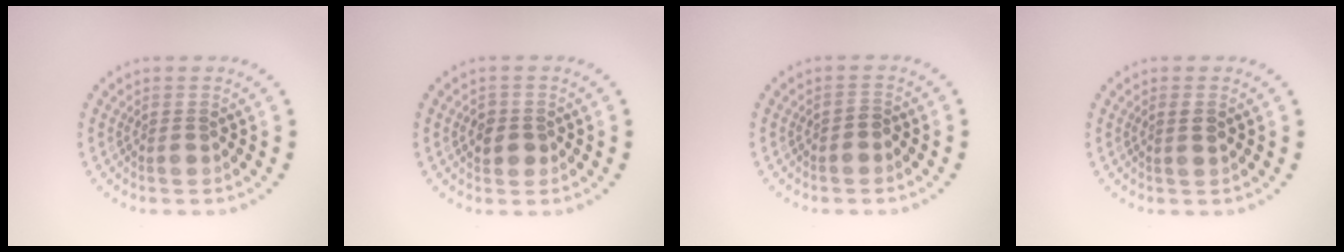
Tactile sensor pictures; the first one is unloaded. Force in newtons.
{"total": 1.7, "press": 1.6, "slide": 0.5}
{"total": 0.8, "press": 0.7, "slide": 0.4}
{"total": 1.0, "press": 0.8, "slide": 0.5}